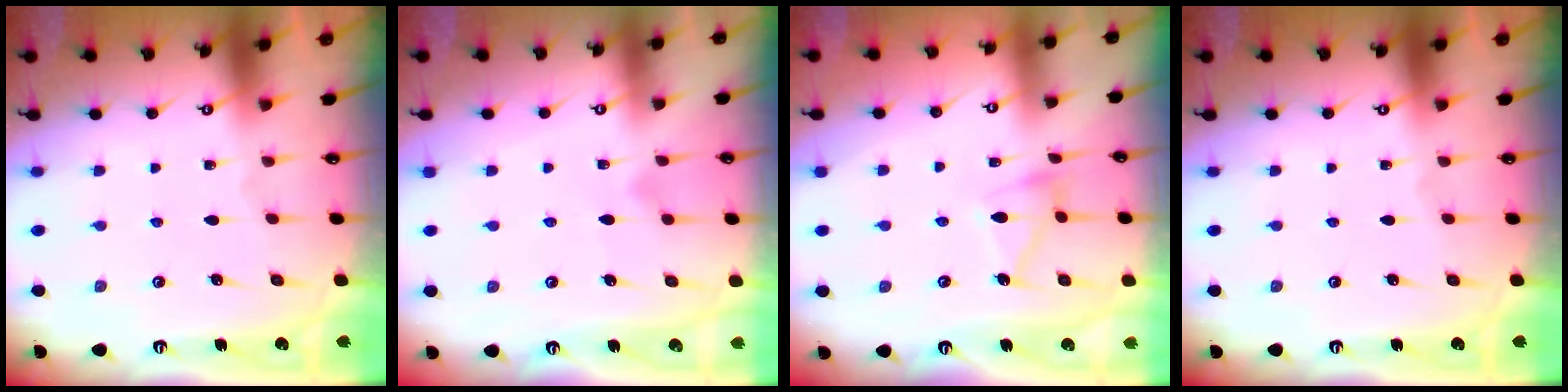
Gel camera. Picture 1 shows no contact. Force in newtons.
{"total": 7.5, "press": 7.5, "slide": 0.2}
{"total": 10.2, "press": 10.1, "slide": 0.6}
{"total": 0.0}